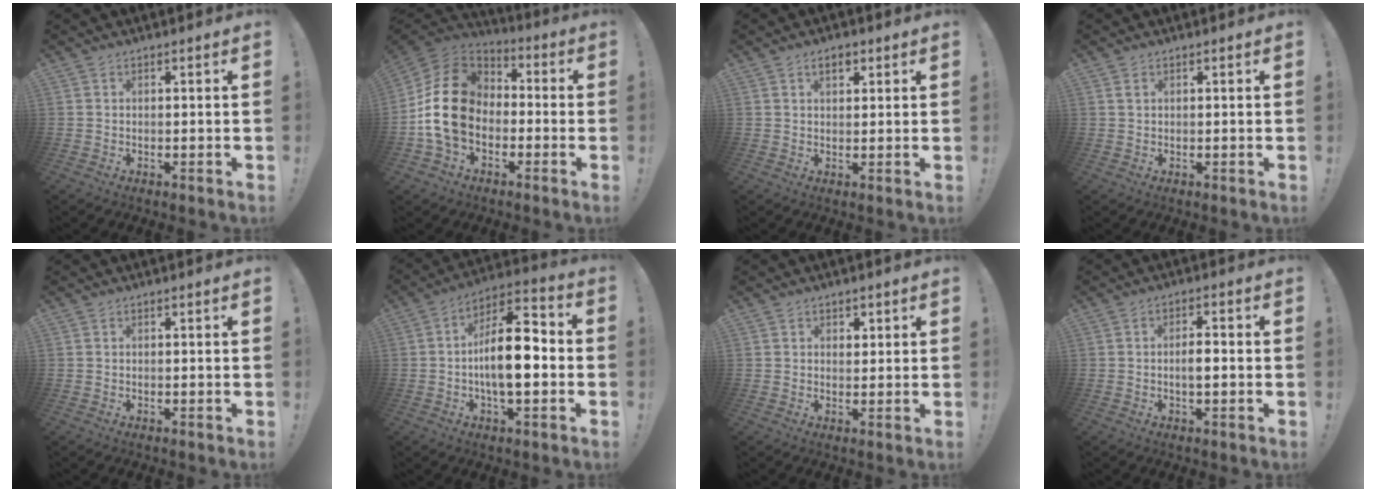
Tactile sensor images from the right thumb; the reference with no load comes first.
{"total": 18.1, "force": [-1.7, 13.8, 11.6], "torque": [-0.201, 0.028, -0.021]}
{"total": 3.5, "force": [1.7, 1.9, 2.3], "torque": [-0.034, 0.001, 0.027]}
{"total": 1.1, "force": [0.7, 0.5, 0.7], "torque": [-0.013, -0.002, 0.012]}
{"total": 0.0}
{"total": 15.0, "force": [-1.8, 6.3, 13.5], "torque": [-0.227, 0.013, -0.034]}
{"total": 2.0, "force": [1.1, 1.6, 0.4], "torque": [0.006, -0.005, 0.016]}
{"total": 3.3, "force": [-0.6, 1.2, 3.0], "torque": [-0.045, 0.004, -0.015]}